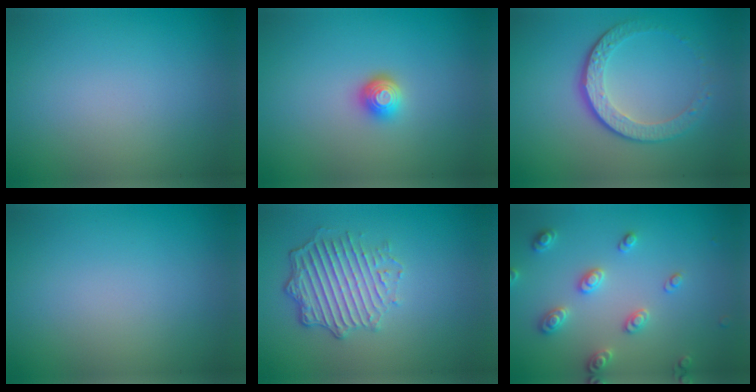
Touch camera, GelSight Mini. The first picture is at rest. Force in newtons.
{"total": 1.8, "press": 1.3, "slide": 1.2}
{"total": 4.5, "press": 3.1, "slide": 3.3}
{"total": 0.0}
{"total": 4.8, "press": 3.7, "slide": 3.1}
{"total": 2.7, "press": 2.7, "slide": 0.4}